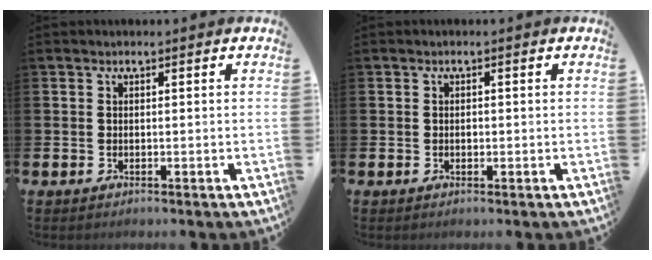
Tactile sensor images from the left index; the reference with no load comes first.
{"total": 0.6, "force": [0.0, 0.5, 0.4], "torque": [-0.007, 0.003, -0.002]}